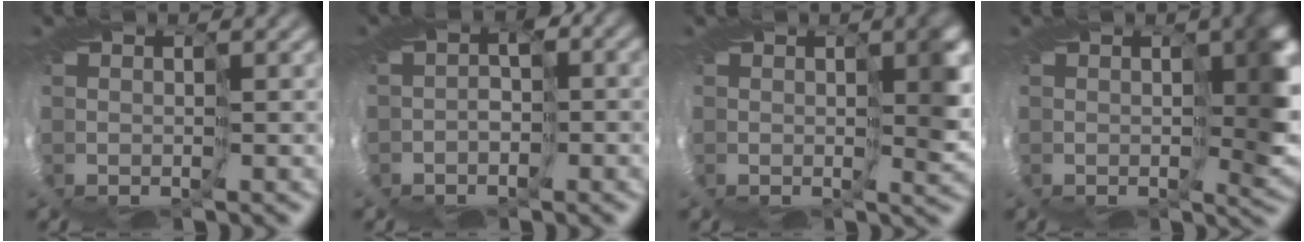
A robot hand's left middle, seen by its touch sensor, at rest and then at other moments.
{"total": 3.9, "force": [-0.6, 3.0, 2.4], "torque": [-0.032, 0.005, 0.001]}
{"total": 3.1, "force": [0.7, 1.0, 2.8], "torque": [-0.045, 0.001, 0.006]}
{"total": 5.6, "force": [1.2, 2.3, 4.9], "torque": [-0.070, 0.000, 0.016]}